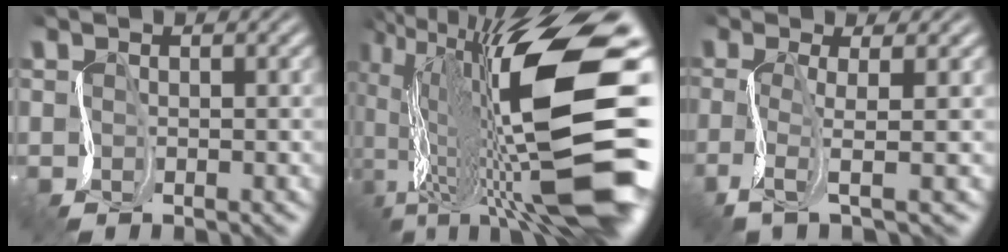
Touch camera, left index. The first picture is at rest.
{"total": 15.5, "force": [-0.7, 5.9, 14.3], "torque": [-0.266, 0.029, -0.033]}
{"total": 2.6, "force": [-0.8, 0.1, 2.5], "torque": [-0.070, -0.002, -0.029]}